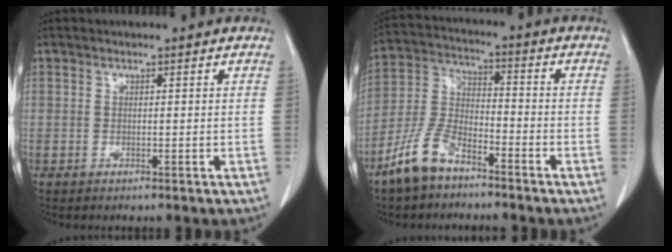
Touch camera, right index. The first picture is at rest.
{"total": 9.6, "force": [-6.8, 3.7, 5.6], "torque": [-0.134, -0.005, -0.144]}